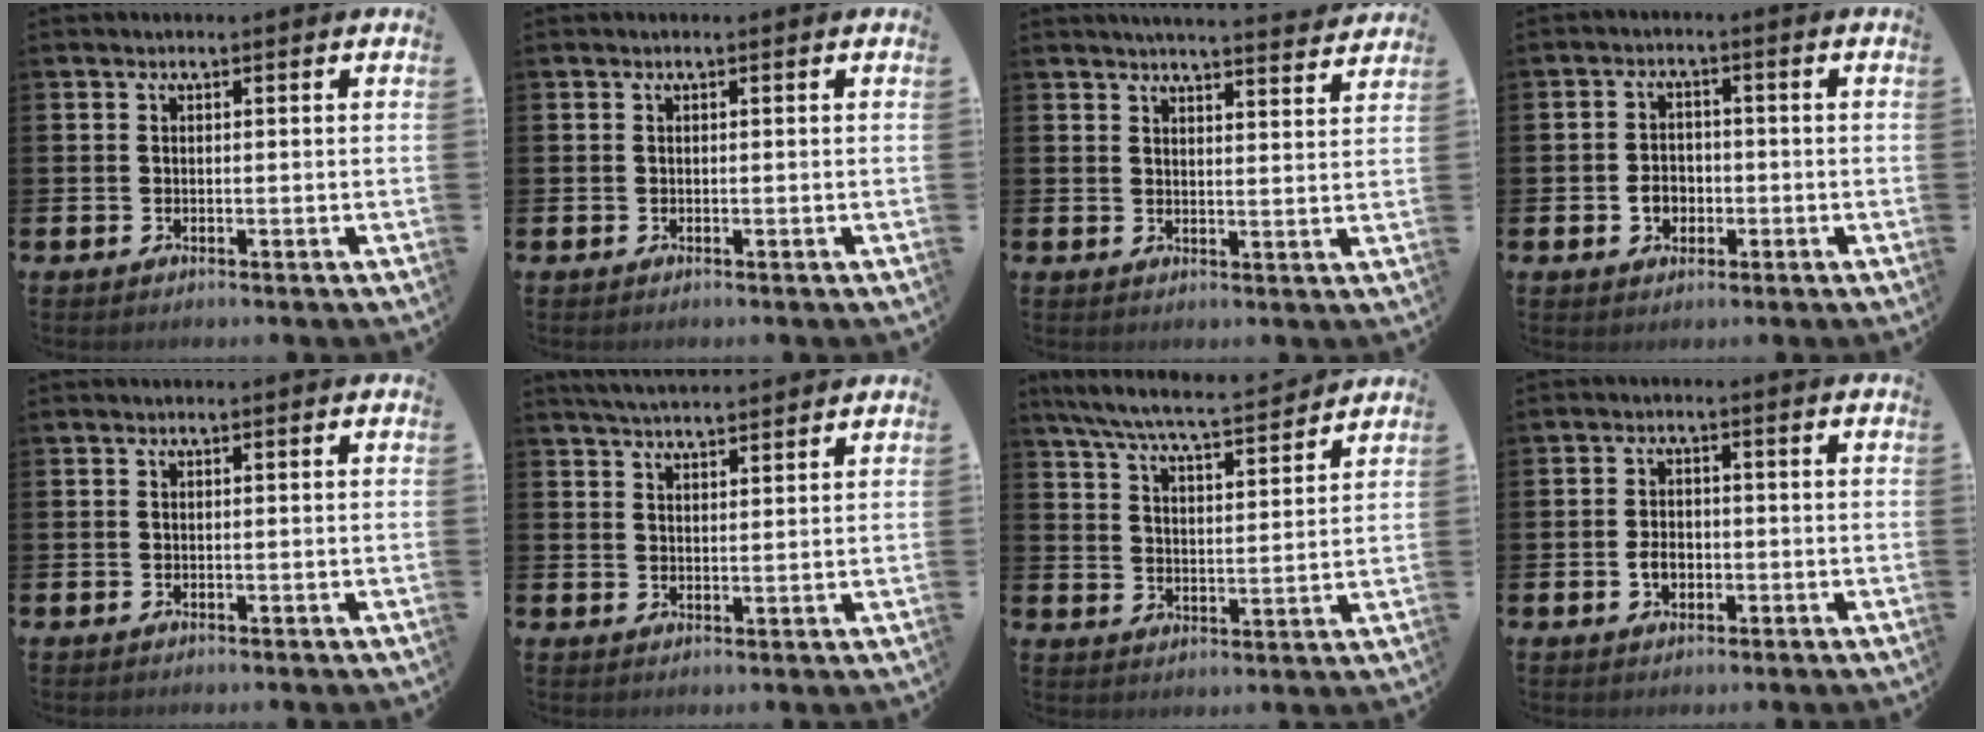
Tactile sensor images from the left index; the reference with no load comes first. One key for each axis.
{"total": 0.0}
{"total": 4.6, "fx": 4.5, "fy": -0.3, "fz": 0.8, "tx": -0.012, "ty": -0.032, "tz": 0.076}
{"total": 3.2, "fx": -0.9, "fy": 2.5, "fz": 1.7, "tx": -0.021, "ty": -0.002, "tz": -0.024}
{"total": 0.0}
{"total": 4.0, "fx": 4.0, "fy": 0.1, "fz": 0.3, "tx": -0.019, "ty": -0.017, "tz": 0.074}
{"total": 7.5, "fx": 7.1, "fy": 0.4, "fz": 2.6, "tx": -0.077, "ty": -0.044, "tz": 0.124}
{"total": 2.7, "fx": -0.7, "fy": 1.9, "fz": 1.7, "tx": -0.020, "ty": -0.002, "tz": -0.019}